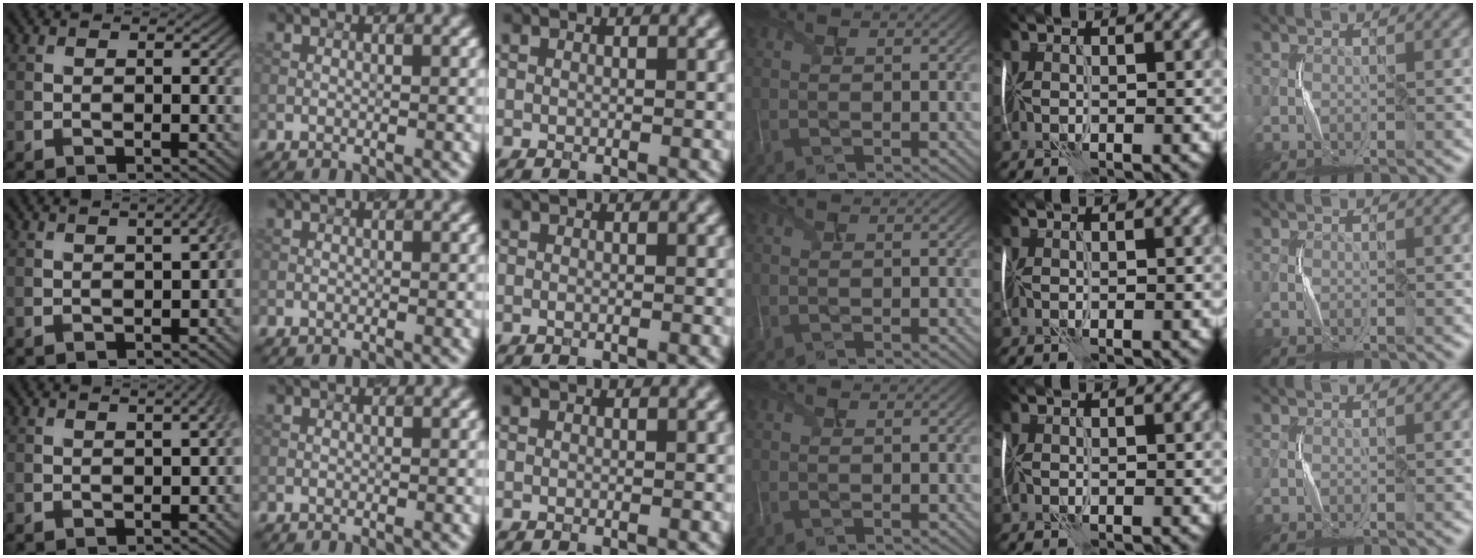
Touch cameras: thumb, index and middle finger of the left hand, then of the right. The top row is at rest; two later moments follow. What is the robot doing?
{"motion": "shake", "object": "plastic piggy bank"}